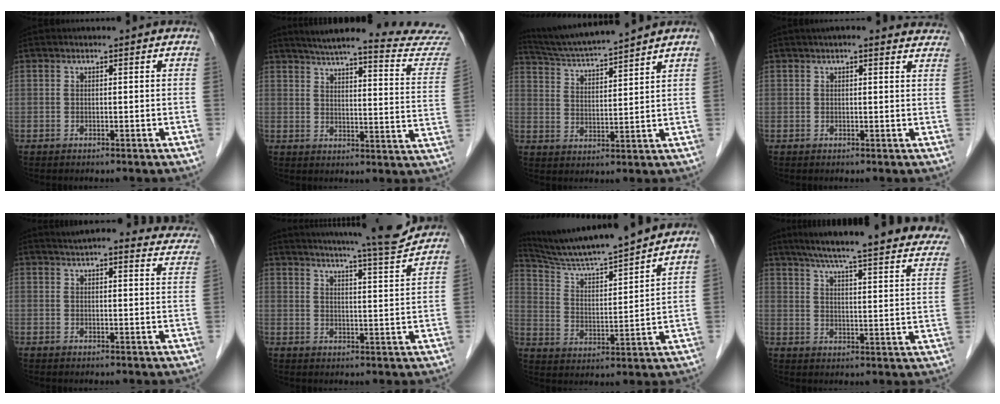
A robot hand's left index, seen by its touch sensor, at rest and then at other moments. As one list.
[{"total": 23.0, "force": [21.9, 0.1, 7.2], "torque": [-0.097, -0.090, 0.256]}, {"total": 10.3, "force": [9.5, -1.1, 3.7], "torque": [-0.072, 0.013, 0.170]}, {"total": 8.9, "force": [8.0, 2.0, 3.4], "torque": [-0.026, 0.019, 0.075]}, {"total": 15.2, "force": [14.5, 2.7, 3.6], "torque": [-0.022, -0.011, 0.153]}, {"total": 13.3, "force": [12.4, -0.8, 4.7], "torque": [-0.077, -0.026, 0.163]}, {"total": 14.6, "force": [13.6, -0.9, 5.3], "torque": [-0.109, 0.004, 0.231]}, {"total": 31.1, "force": [26.9, 3.3, 15.3], "torque": [-0.205, -0.039, 0.323]}]